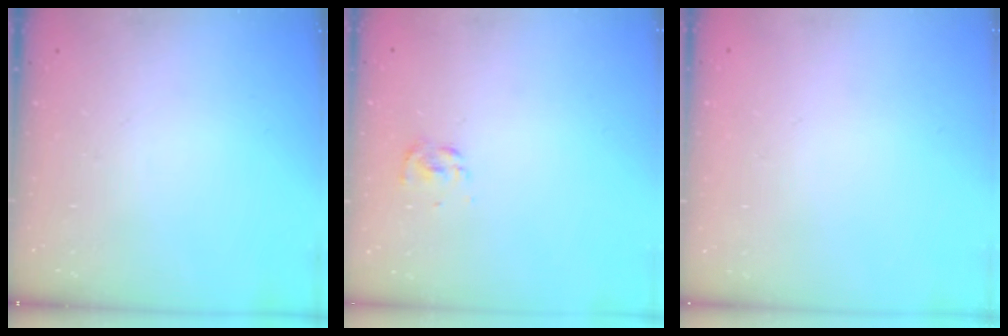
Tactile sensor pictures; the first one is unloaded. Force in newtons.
{"total": 2.6, "press": 2.5, "slide": 0.8}
{"total": 1.7, "press": 1.7, "slide": 0.2}